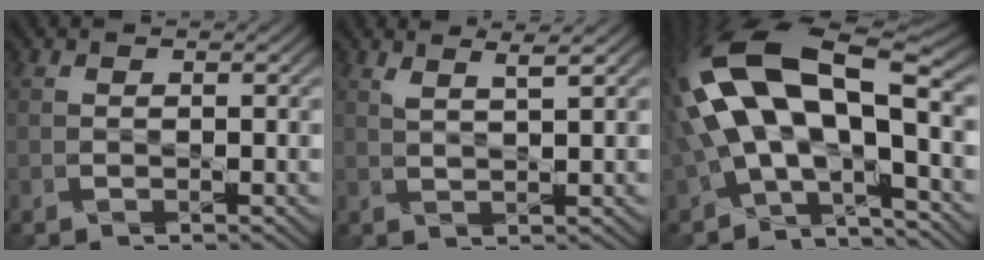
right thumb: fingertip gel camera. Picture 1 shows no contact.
{"total": 1.9, "force": [1.6, 0.0, 1.1], "torque": [-0.012, 0.007, 0.028]}
{"total": 16.5, "force": [1.0, 7.6, 14.6], "torque": [-0.283, 0.014, 0.021]}